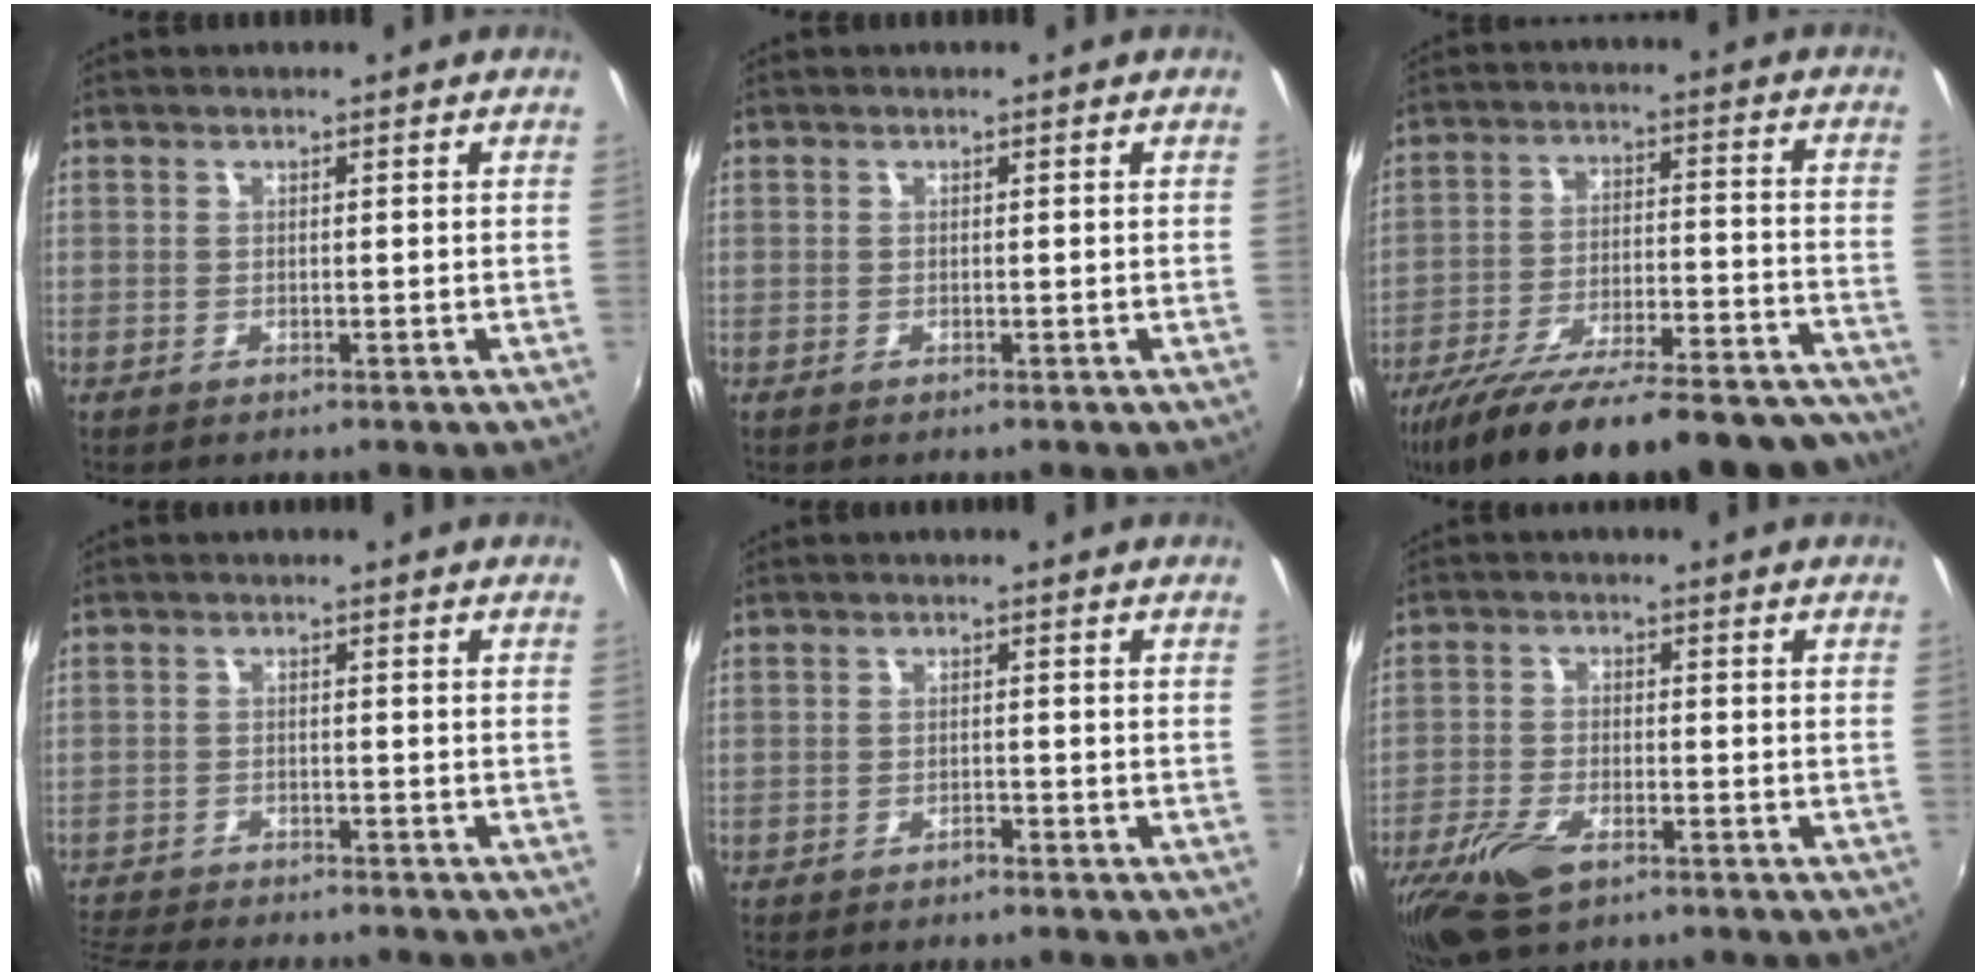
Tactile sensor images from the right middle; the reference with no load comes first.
{"total": 0.0}
{"total": 29.3, "force": [-25.4, 6.0, 13.4], "torque": [-0.228, -0.042, -0.357]}
{"total": 9.1, "force": [-8.6, 0.9, 2.9], "torque": [-0.086, -0.021, -0.147]}
{"total": 1.3, "force": [-1.3, -0.1, 0.2], "torque": [-0.008, -0.002, -0.024]}
{"total": 8.9, "force": [-5.6, 3.7, 5.9], "torque": [-0.143, -0.022, -0.114]}